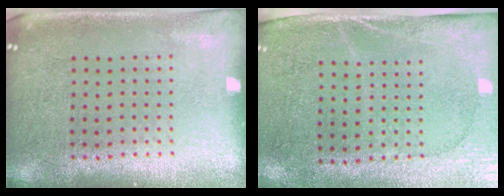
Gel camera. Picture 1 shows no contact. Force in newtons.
{"total": 2.7, "press": 2.3, "slide": 1.5}